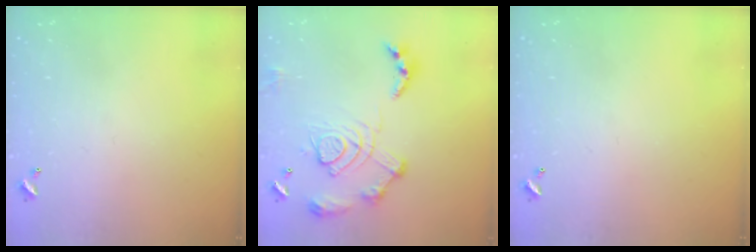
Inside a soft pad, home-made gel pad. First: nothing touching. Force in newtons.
{"total": 15.6, "press": 15.5, "slide": 1.6}
{"total": 0.0}